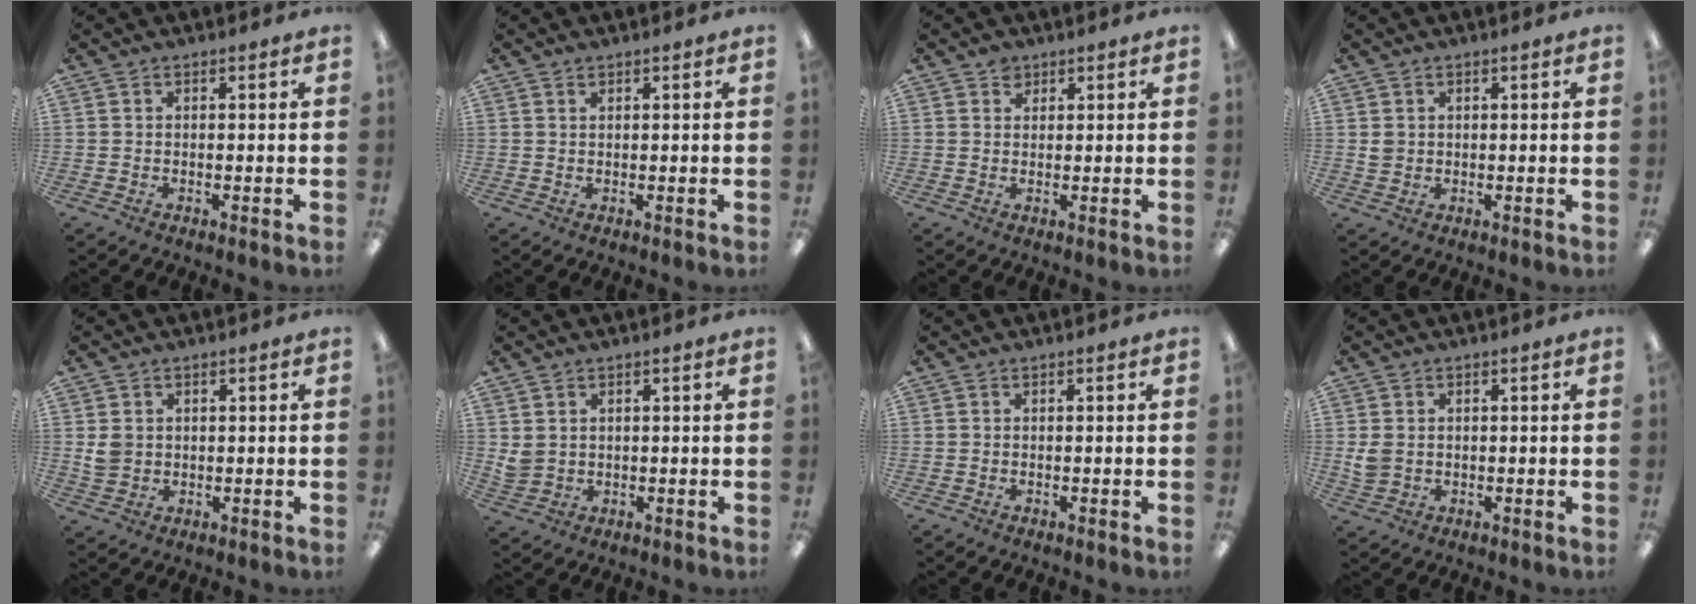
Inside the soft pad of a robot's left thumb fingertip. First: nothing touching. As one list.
[{"total": 0.7, "force": [0.6, 0.3, 0.3], "torque": [-0.008, 0.001, 0.010]}, {"total": 2.2, "force": [1.5, 1.6, 0.4], "torque": [-0.003, -0.003, 0.027]}, {"total": 1.8, "force": [0.5, 1.6, 0.6], "torque": [-0.014, 0.003, 0.008]}, {"total": 3.6, "force": [0.8, 3.2, 1.4], "torque": [-0.022, 0.003, 0.015]}, {"total": 2.9, "force": [1.5, 2.3, 0.8], "torque": [-0.020, 0.000, 0.030]}, {"total": 0.0}, {"total": 3.1, "force": [0.7, 2.6, 1.6], "torque": [-0.023, 0.001, 0.012]}]